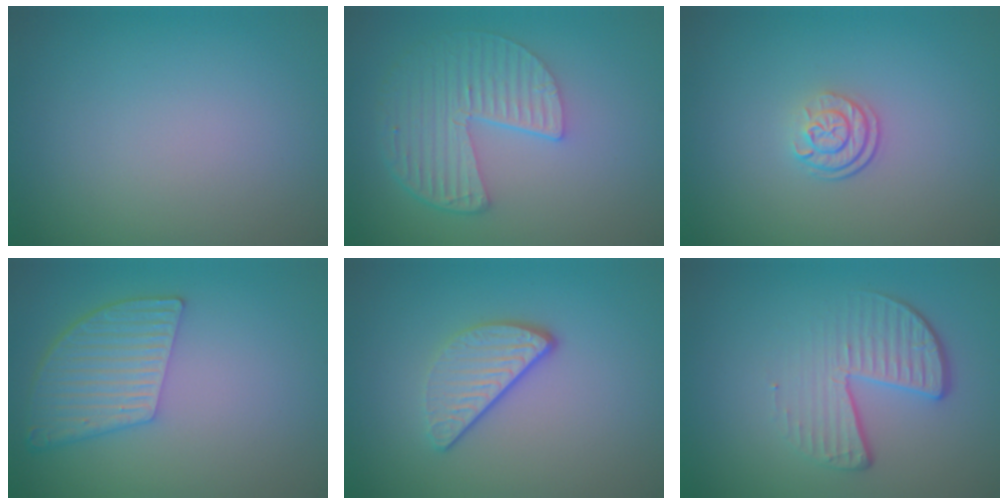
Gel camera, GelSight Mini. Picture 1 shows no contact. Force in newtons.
{"total": 5.3, "press": 4.0, "slide": 3.5}
{"total": 2.3, "press": 1.7, "slide": 1.7}
{"total": 5.2, "press": 3.9, "slide": 3.4}
{"total": 3.2, "press": 2.5, "slide": 2.1}
{"total": 4.3, "press": 2.8, "slide": 3.3}